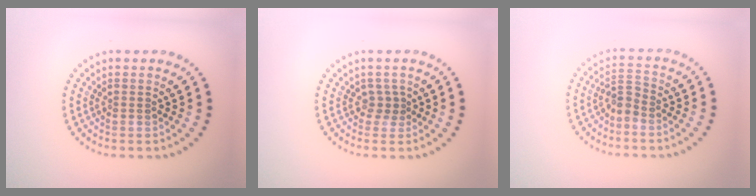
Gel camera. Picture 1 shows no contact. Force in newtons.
{"total": 1.2, "press": 0.9, "slide": 0.8}
{"total": 1.7, "press": 1.4, "slide": 0.9}